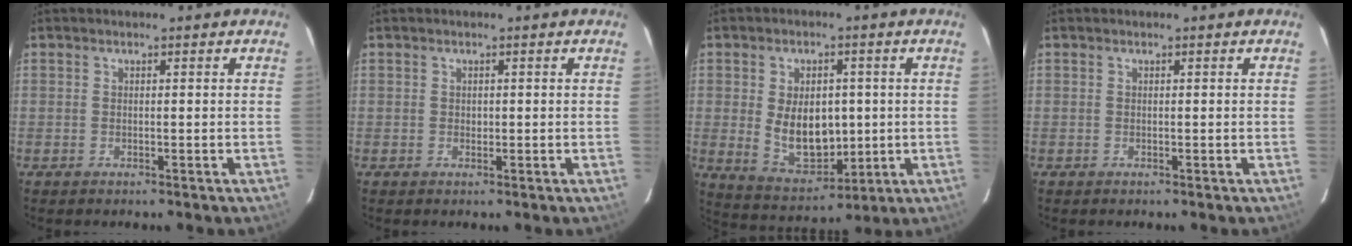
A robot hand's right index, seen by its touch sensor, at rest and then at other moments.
{"total": 0.7, "force": [0.1, 0.7, 0.2], "torque": [0.001, 0.001, 0.004]}
{"total": 11.2, "force": [0.1, 7.1, 8.7], "torque": [-0.166, -0.009, 0.026]}
{"total": 0.0}